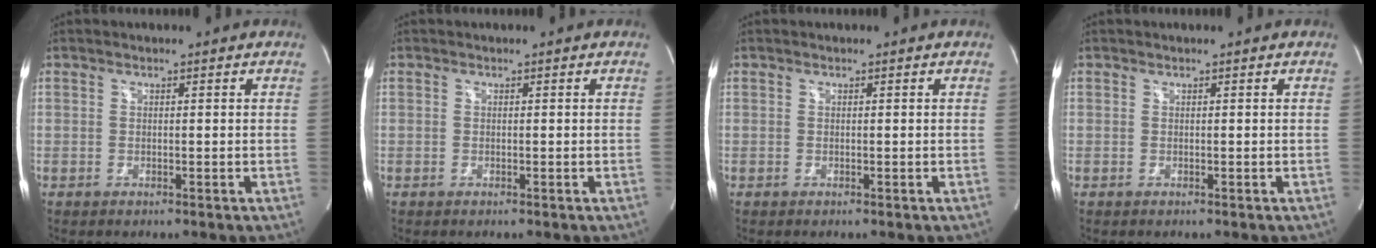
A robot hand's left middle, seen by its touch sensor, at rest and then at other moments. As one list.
[{"total": 0.0}, {"total": 0.0}, {"total": 0.0}]